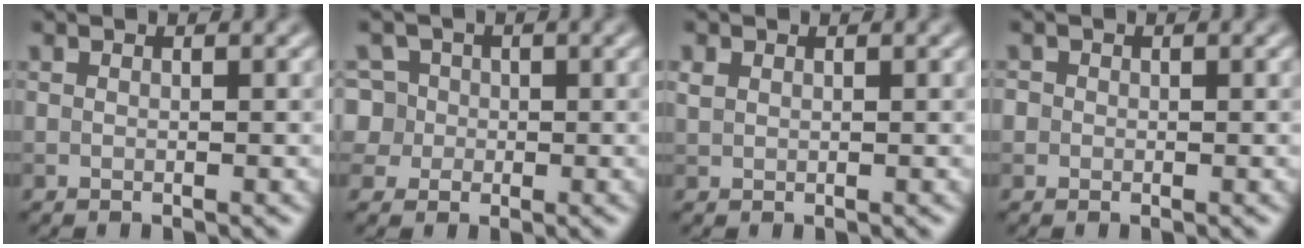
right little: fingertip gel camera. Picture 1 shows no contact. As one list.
[{"total": 5.6, "force": [1.0, 5.1, 2.0], "torque": [-0.028, 0.038, -0.006]}, {"total": 1.0, "force": [0.6, 0.7, 0.4], "torque": [-0.011, 0.000, 0.013]}, {"total": 1.0, "force": [0.1, 1.0, 0.2], "torque": [0.004, -0.003, -0.002]}]